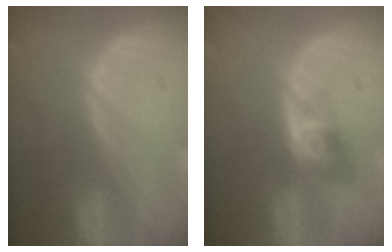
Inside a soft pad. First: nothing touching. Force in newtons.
{"total": 4.0, "press": 4.0, "slide": 0.2}